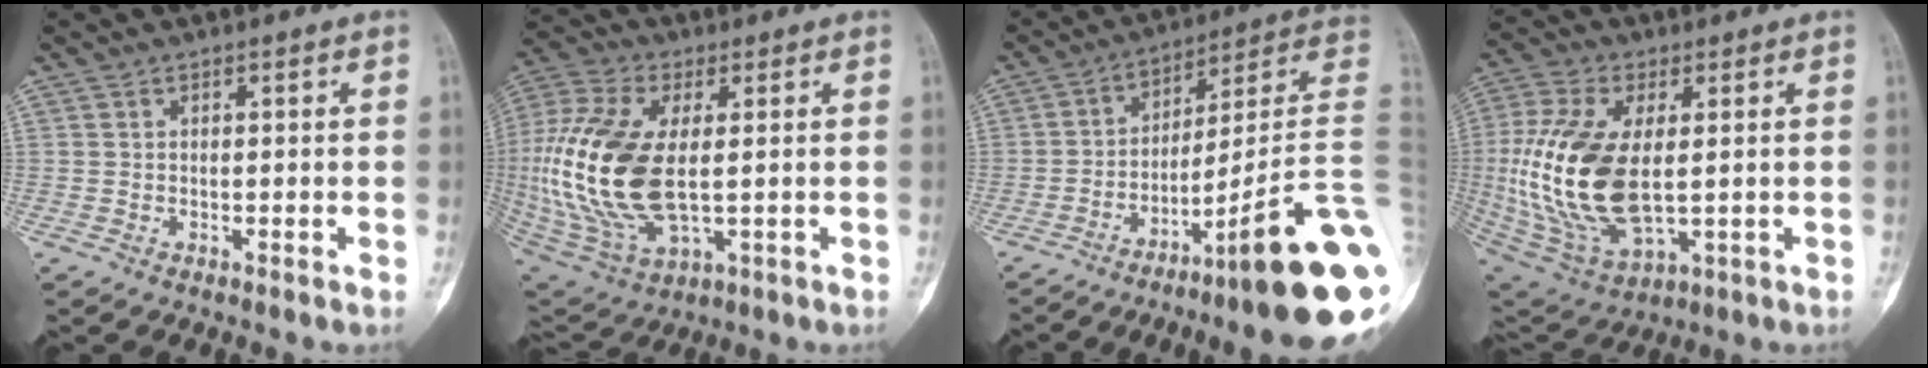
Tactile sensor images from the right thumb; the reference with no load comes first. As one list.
[{"total": 22.4, "force": [0.5, 11.6, 19.2], "torque": [-0.427, -0.011, 0.019]}, {"total": 24.1, "force": [-8.2, 1.2, 22.6], "torque": [-0.235, 0.076, -0.118]}, {"total": 21.1, "force": [0.5, 10.9, 18.1], "torque": [-0.387, -0.012, 0.023]}]